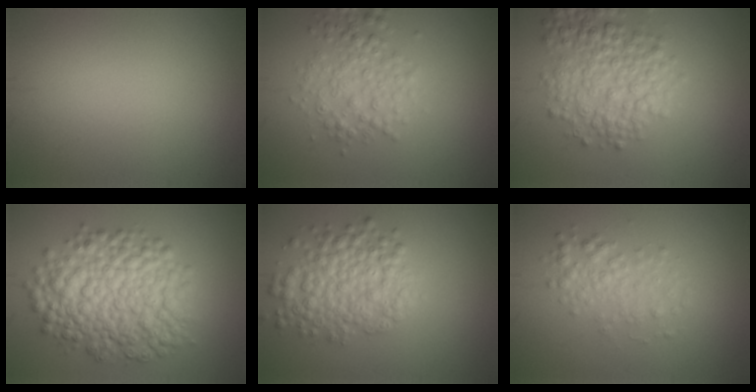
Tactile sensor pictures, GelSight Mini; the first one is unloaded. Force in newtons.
{"total": 3.4, "press": 3.4, "slide": 0.0}
{"total": 5.4, "press": 5.4, "slide": 0.2}
{"total": 8.9, "press": 8.9, "slide": 0.2}
{"total": 5.4, "press": 5.4, "slide": 0.1}
{"total": 2.5, "press": 2.5, "slide": 0.0}